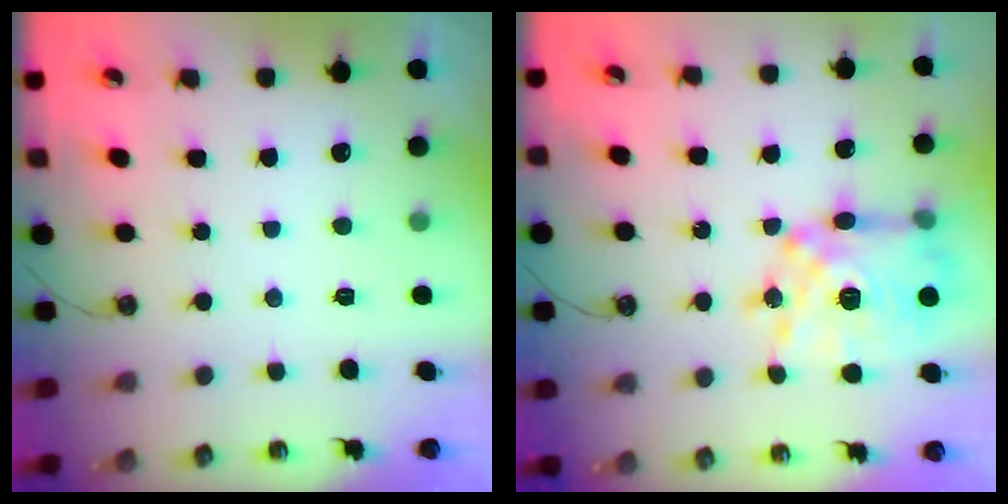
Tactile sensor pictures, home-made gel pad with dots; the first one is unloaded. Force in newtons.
{"total": 18.4, "press": 18.3, "slide": 2.2}